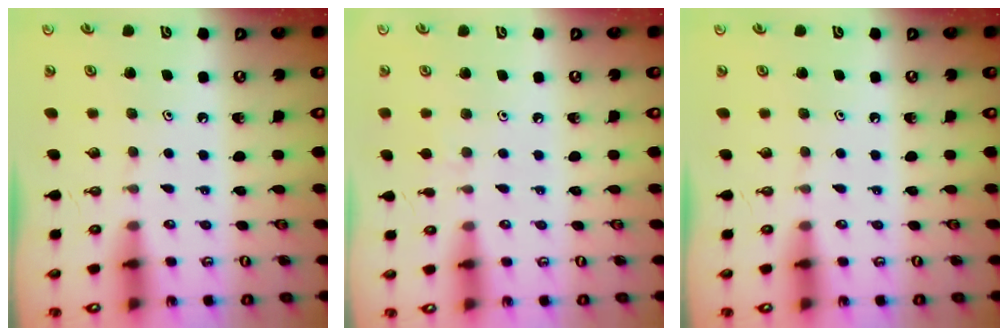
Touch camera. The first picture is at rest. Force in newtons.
{"total": 4.8, "press": 4.7, "slide": 0.8}
{"total": 0.0}